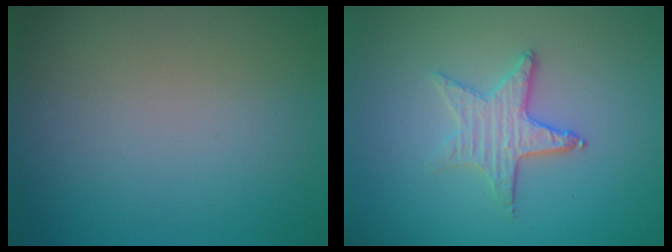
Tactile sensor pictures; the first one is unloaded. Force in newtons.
{"total": 2.8, "press": 2.5, "slide": 1.3}